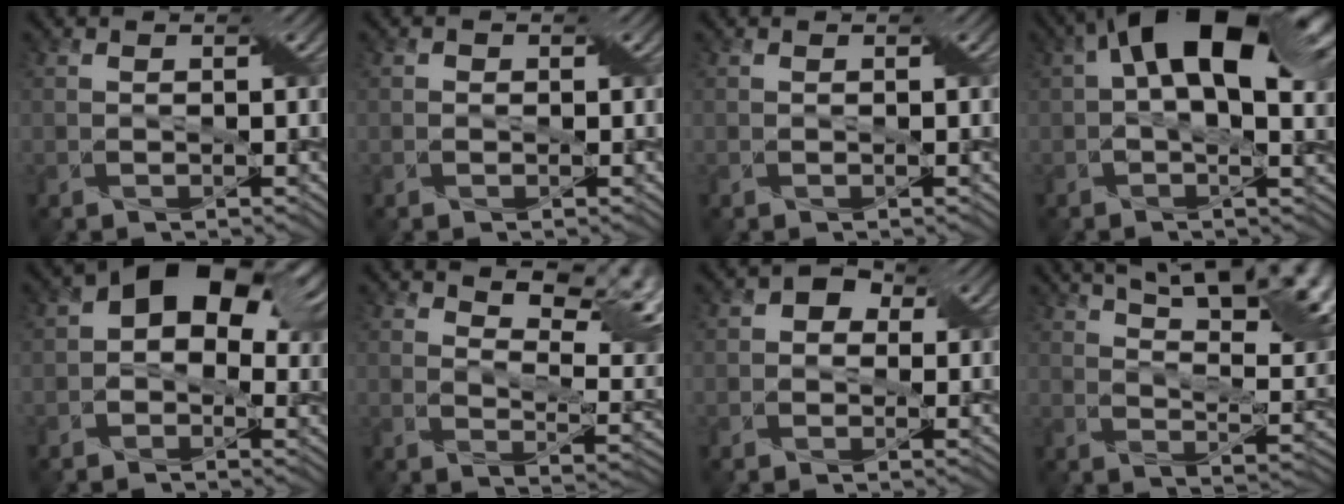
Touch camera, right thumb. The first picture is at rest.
{"total": 0.7, "force": [-0.1, 0.6, 0.1], "torque": [0.001, -0.005, 0.000]}
{"total": 0.0}
{"total": 15.9, "force": [4.9, 7.8, 13.0], "torque": [-0.216, 0.013, 0.074]}
{"total": 10.6, "force": [2.7, 6.9, 7.6], "torque": [-0.110, 0.006, 0.035]}
{"total": 10.7, "force": [6.3, 4.4, 7.5], "torque": [-0.119, -0.001, 0.095]}
{"total": 3.0, "force": [0.6, 2.7, 1.2], "torque": [-0.014, 0.009, -0.004]}
{"total": 16.4, "force": [9.7, 5.5, 12.0], "torque": [-0.182, 0.011, 0.146]}